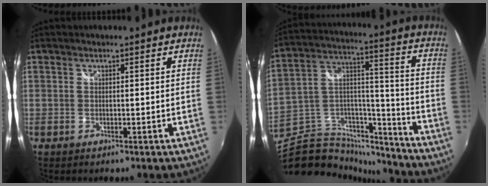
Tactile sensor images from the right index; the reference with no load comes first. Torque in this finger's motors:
{"motor_torque": [-0.40, -0.71, -0.02, -0.03]}